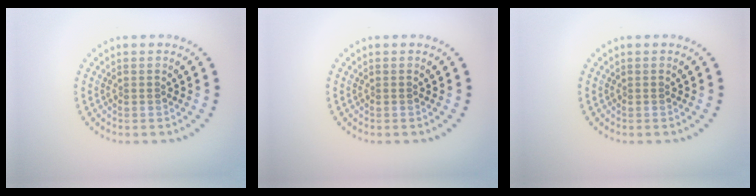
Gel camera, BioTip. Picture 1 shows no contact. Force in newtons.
{"total": 0.0}
{"total": 0.0}